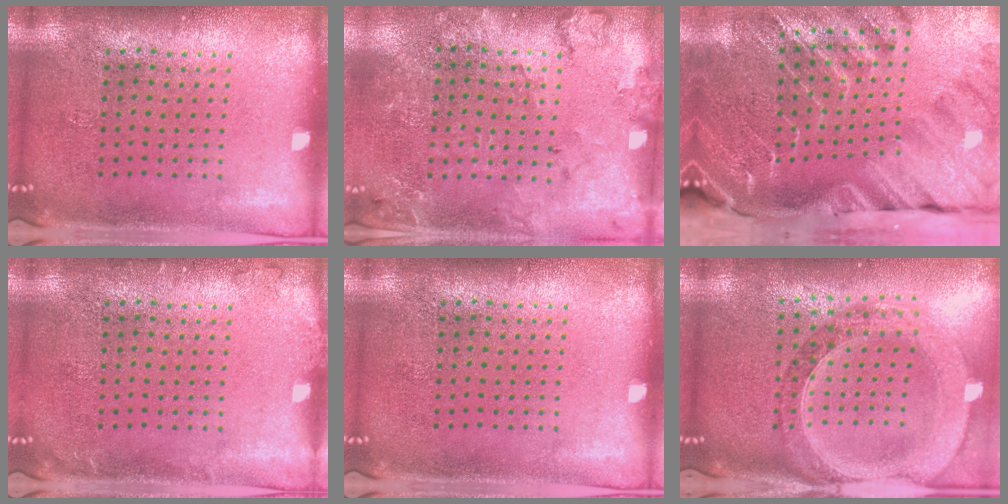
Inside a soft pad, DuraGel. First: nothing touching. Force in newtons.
{"total": 1.8, "press": 1.7, "slide": 0.4}
{"total": 4.2, "press": 3.2, "slide": 2.8}
{"total": 0.9, "press": 0.8, "slide": 0.2}
{"total": 0.0}
{"total": 1.6, "press": 1.5, "slide": 0.6}